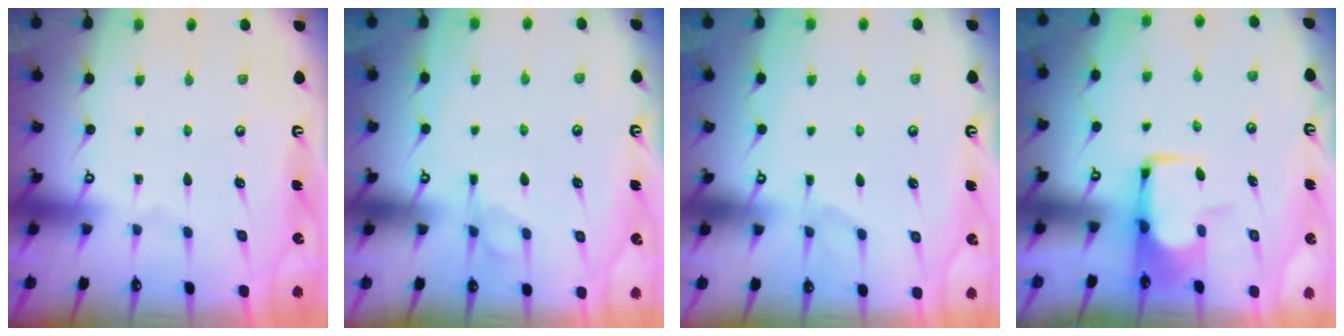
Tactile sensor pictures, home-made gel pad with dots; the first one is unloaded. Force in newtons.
{"total": 1.2, "press": 0.0, "slide": 1.2}
{"total": 2.3, "press": 2.0, "slide": 1.2}
{"total": 1.2, "press": 1.0, "slide": 0.6}